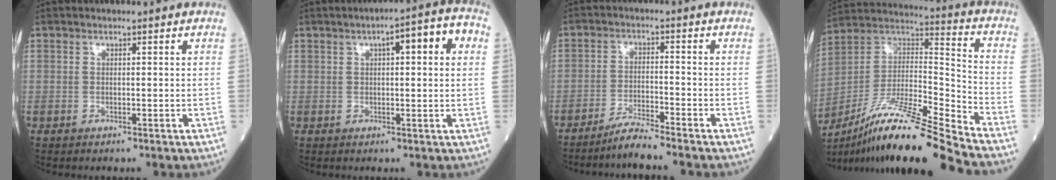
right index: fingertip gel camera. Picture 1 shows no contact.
{"total": 7.5, "force": [2.2, 1.2, 7.0], "torque": [-0.100, 0.029, 0.024]}
{"total": 4.3, "force": [-4.0, -1.1, 1.3], "torque": [-0.024, -0.020, -0.078]}
{"total": 19.9, "force": [-16.0, -0.7, 11.8], "torque": [-0.238, -0.004, -0.295]}